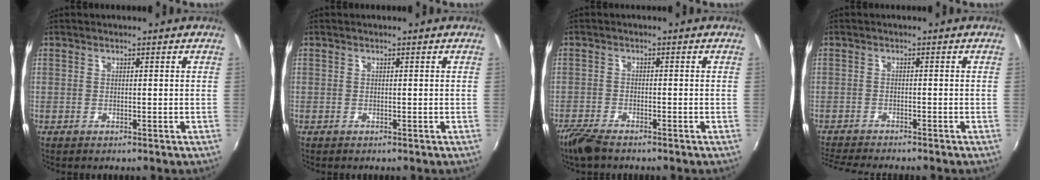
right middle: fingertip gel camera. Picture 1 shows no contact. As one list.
[{"total": 0.0}, {"total": 5.2, "force": [-4.2, 1.3, 2.7], "torque": [-0.078, -0.017, -0.084]}, {"total": 6.3, "force": [-5.9, 0.0, 2.2], "torque": [-0.062, -0.023, -0.102]}]